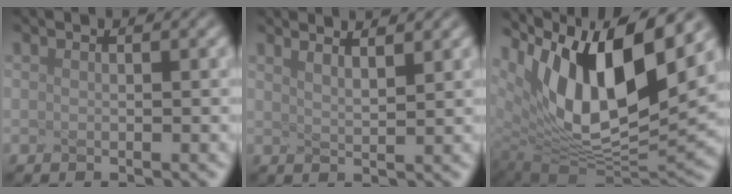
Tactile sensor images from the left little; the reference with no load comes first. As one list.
[{"total": 2.1, "force": [1.9, 0.0, 0.9], "torque": [-0.014, 0.015, 0.032]}, {"total": 12.5, "force": [4.0, 5.5, 10.5], "torque": [-0.223, 0.001, 0.109]}]